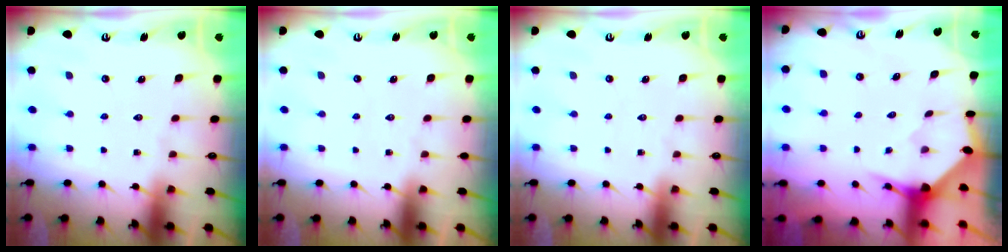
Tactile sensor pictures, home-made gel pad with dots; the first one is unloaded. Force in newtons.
{"total": 0.0}
{"total": 0.0}
{"total": 3.2, "press": 3.2, "slide": 0.3}